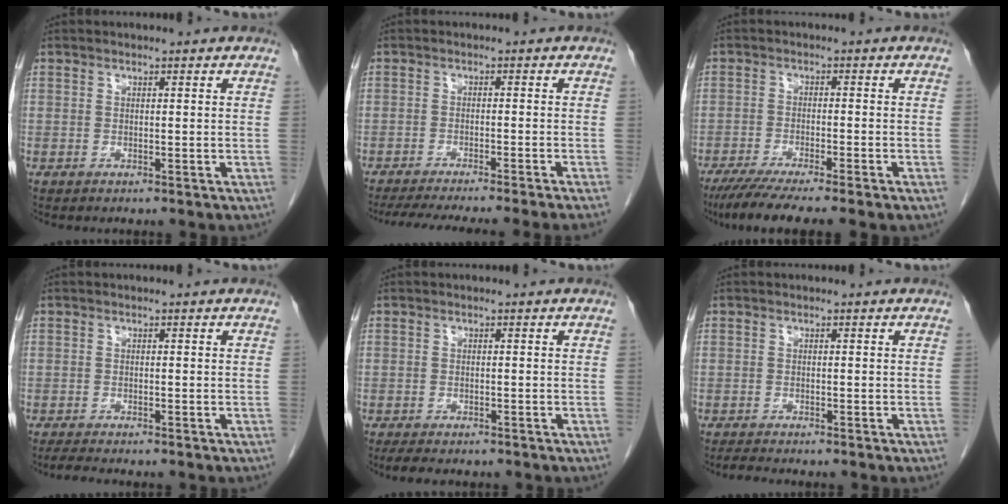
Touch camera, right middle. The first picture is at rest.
{"total": 13.4, "force": [-11.8, -1.2, 6.4], "torque": [-0.078, -0.032, -0.169]}
{"total": 8.9, "force": [-6.9, -0.1, 5.6], "torque": [-0.082, -0.021, -0.109]}
{"total": 2.2, "force": [-1.9, -0.2, 1.0], "torque": [-0.027, -0.011, -0.033]}
{"total": 3.7, "force": [-3.0, 1.1, 1.8], "torque": [-0.034, -0.012, -0.039]}
{"total": 1.5, "force": [-1.4, -0.3, 0.4], "torque": [-0.020, -0.009, -0.026]}